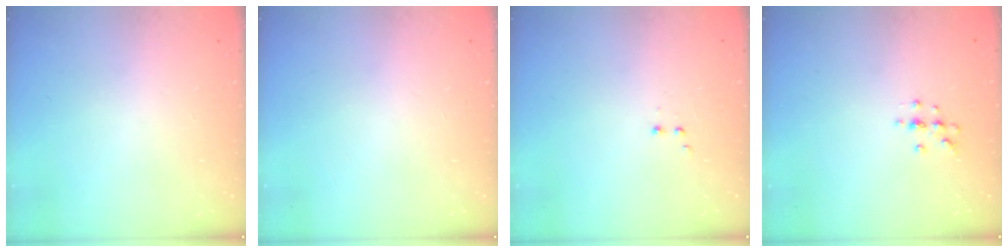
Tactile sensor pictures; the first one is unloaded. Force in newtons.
{"total": 0.0}
{"total": 1.9, "press": 1.8, "slide": 0.5}
{"total": 4.1, "press": 4.1, "slide": 0.4}